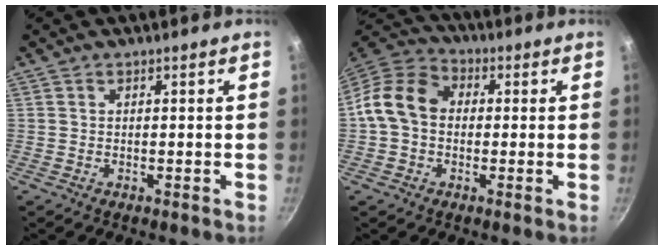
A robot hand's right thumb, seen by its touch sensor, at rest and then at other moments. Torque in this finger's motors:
{"motor_torque": [-0.28, 0.53, 0.13, -0.13, 0.09]}